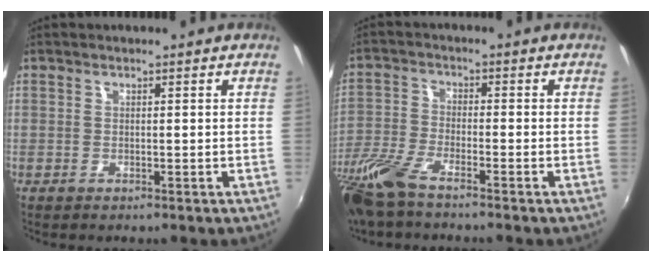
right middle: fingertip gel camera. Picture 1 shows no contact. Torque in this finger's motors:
{"motor_torque": [1.11, -1.03, 0.52, 0.17]}